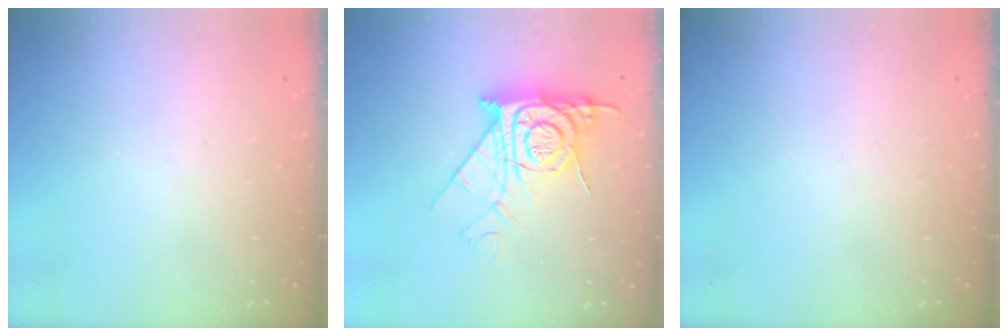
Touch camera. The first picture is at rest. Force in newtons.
{"total": 12.8, "press": 12.7, "slide": 1.2}
{"total": 0.0}